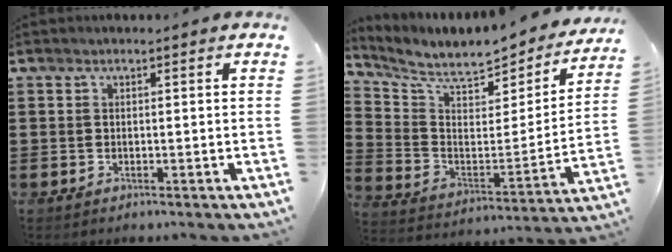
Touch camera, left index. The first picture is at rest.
{"total": 6.7, "force": [6.1, 1.3, 2.4], "torque": [-0.071, -0.057, 0.098]}